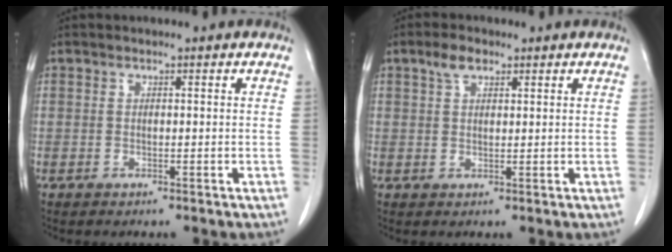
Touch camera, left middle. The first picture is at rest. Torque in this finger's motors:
{"motor_torque": [0.26, -0.13, -0.07, 0.00]}